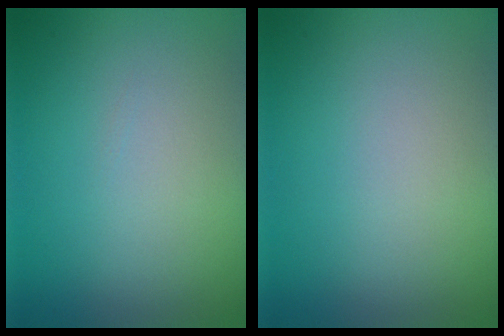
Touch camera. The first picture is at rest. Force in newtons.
{"total": 0.0}